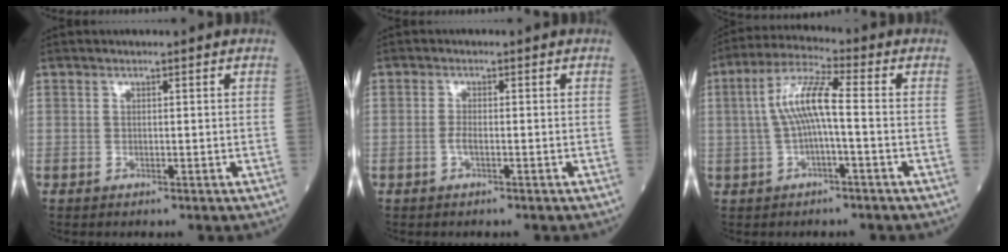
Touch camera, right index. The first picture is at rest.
{"total": 1.2, "force": [-0.6, 0.2, 1.1], "torque": [-0.024, 0.001, -0.013]}
{"total": 7.8, "force": [-0.1, 0.9, 7.8], "torque": [-0.156, 0.024, -0.005]}